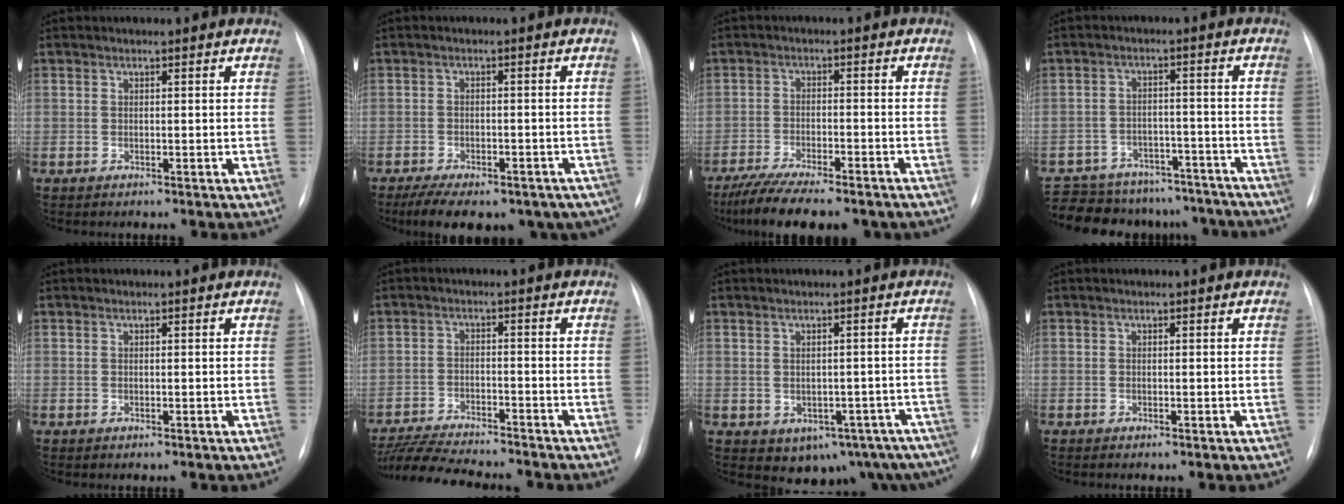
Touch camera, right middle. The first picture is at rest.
{"total": 18.6, "force": [-13.9, 8.4, 9.0], "torque": [-0.139, -0.004, -0.169]}
{"total": 13.9, "force": [-11.2, 3.2, 7.6], "torque": [-0.129, -0.017, -0.168]}
{"total": 18.8, "force": [-16.8, 6.9, 5.1], "torque": [-0.109, 0.011, -0.216]}
{"total": 0.0}
{"total": 13.1, "force": [-11.9, 1.2, 5.3], "torque": [-0.090, -0.010, -0.187]}
{"total": 12.1, "force": [-7.4, 8.0, 5.3], "torque": [-0.057, 0.010, -0.080]}
{"total": 0.0}